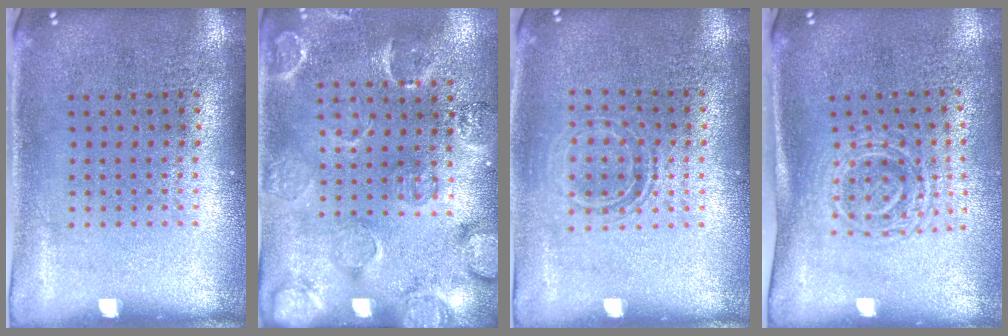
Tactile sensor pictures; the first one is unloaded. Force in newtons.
{"total": 2.7, "press": 1.9, "slide": 1.9}
{"total": 1.2, "press": 1.1, "slide": 0.6}
{"total": 1.6, "press": 1.3, "slide": 1.0}